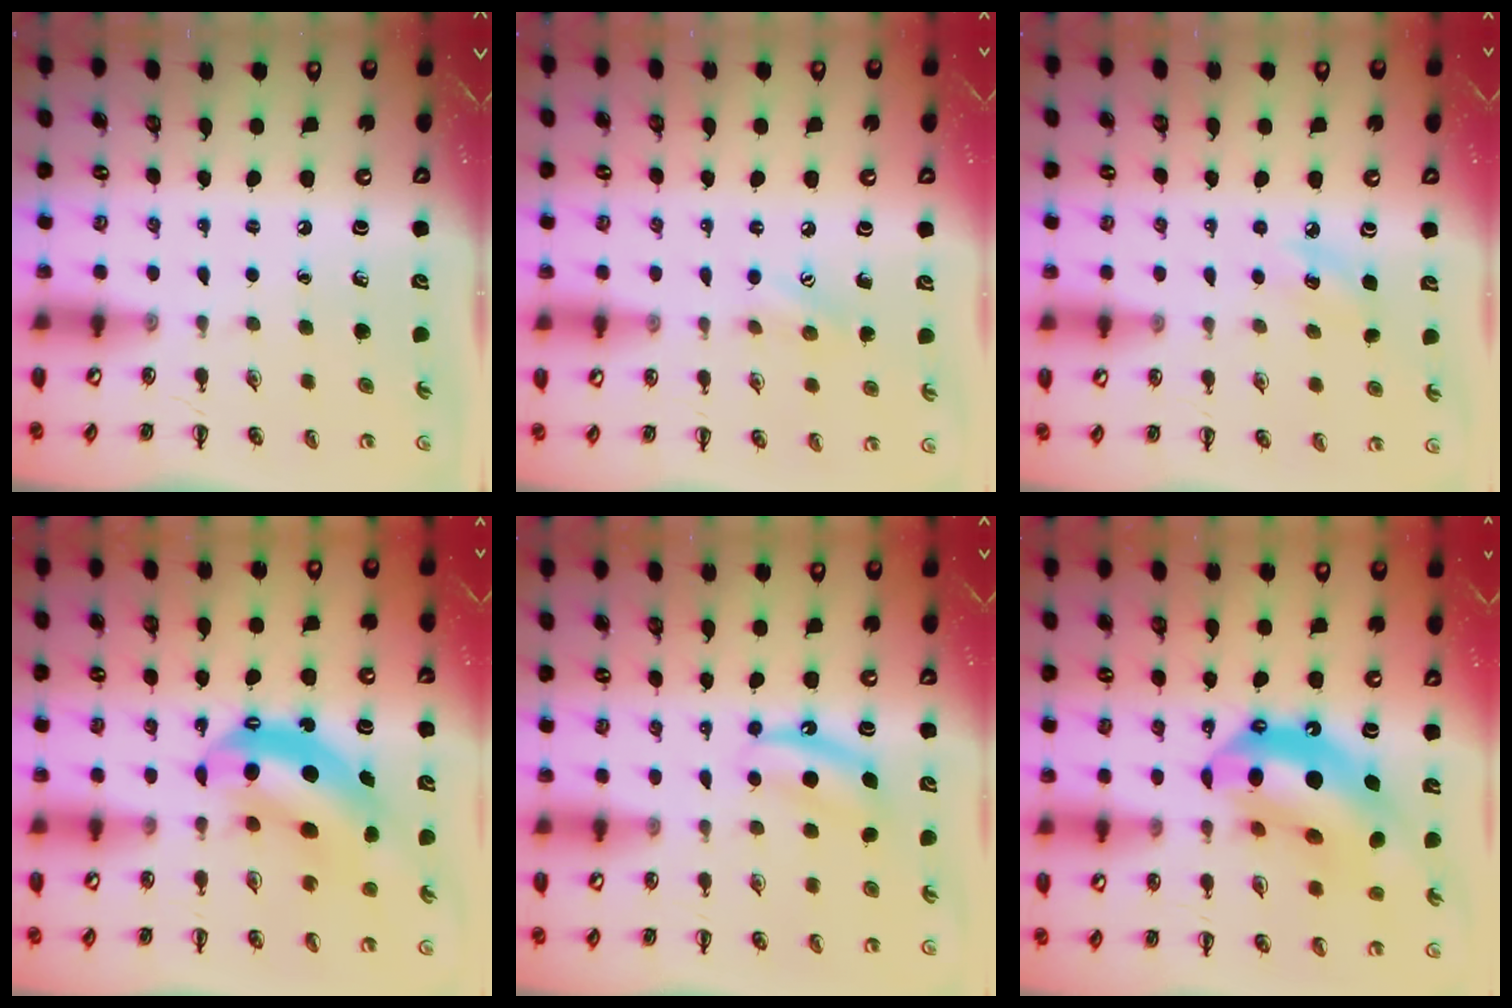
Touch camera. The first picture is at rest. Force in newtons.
{"total": 6.7, "press": 6.5, "slide": 1.7}
{"total": 5.8, "press": 5.6, "slide": 1.5}
{"total": 10.1, "press": 9.7, "slide": 2.7}
{"total": 5.7, "press": 5.5, "slide": 1.4}
{"total": 17.5, "press": 16.8, "slide": 4.9}